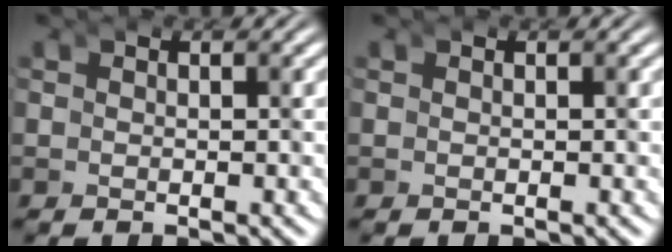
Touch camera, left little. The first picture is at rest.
{"total": 0.0}